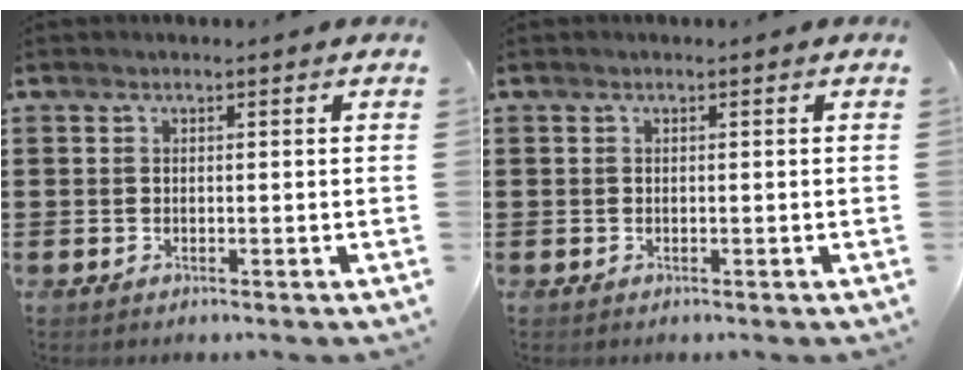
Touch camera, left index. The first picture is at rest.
{"total": 0.0}